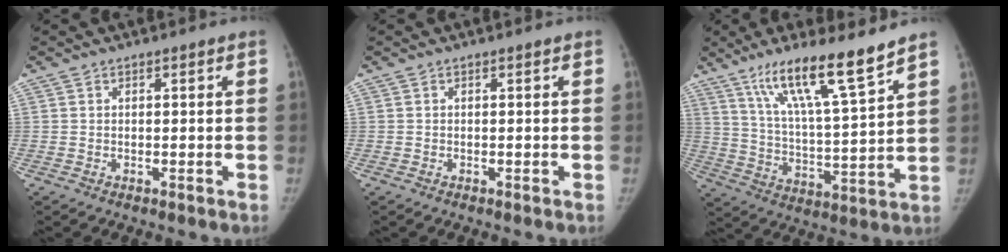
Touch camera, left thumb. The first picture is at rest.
{"total": 0.0}
{"total": 15.6, "force": [10.9, 1.5, 11.0], "torque": [-0.183, -0.060, 0.197]}